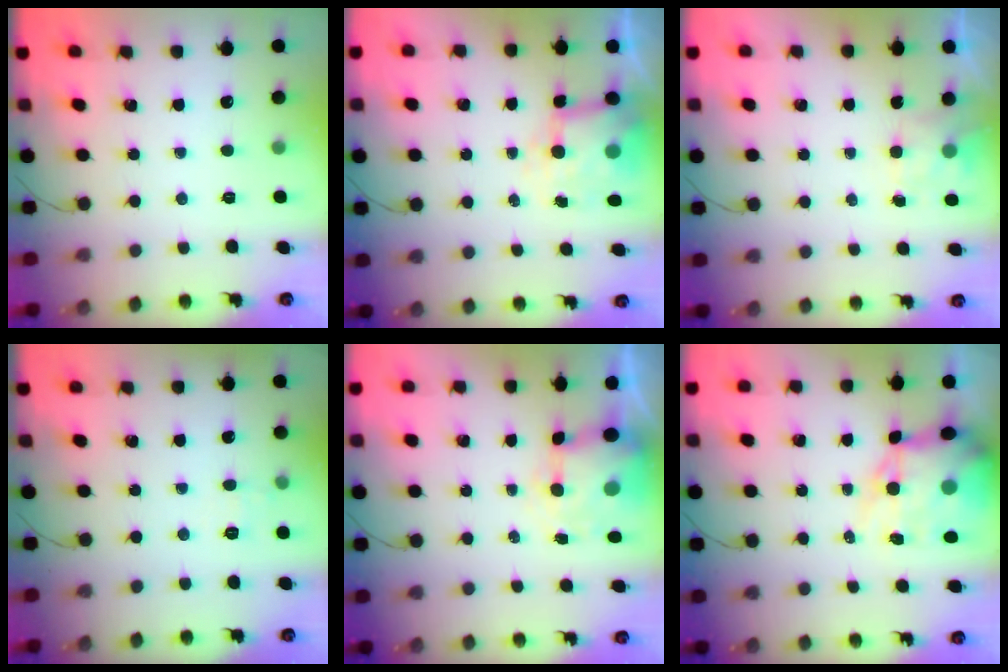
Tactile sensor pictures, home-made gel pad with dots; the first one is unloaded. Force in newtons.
{"total": 6.2, "press": 6.2, "slide": 0.5}
{"total": 2.5, "press": 2.1, "slide": 1.4}
{"total": 5.3, "press": 5.2, "slide": 1.3}
{"total": 7.0, "press": 6.9, "slide": 1.3}
{"total": 15.3, "press": 14.8, "slide": 3.8}